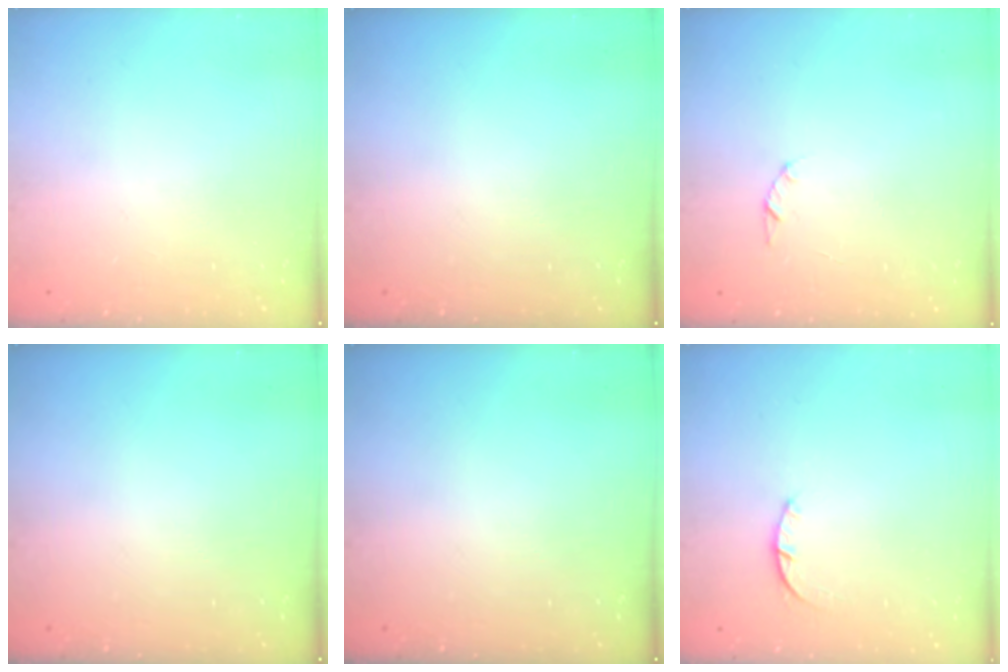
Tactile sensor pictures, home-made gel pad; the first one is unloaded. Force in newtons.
{"total": 0.0}
{"total": 1.4, "press": 1.4, "slide": 0.3}
{"total": 0.0}
{"total": 0.0}
{"total": 1.2, "press": 1.2, "slide": 0.3}